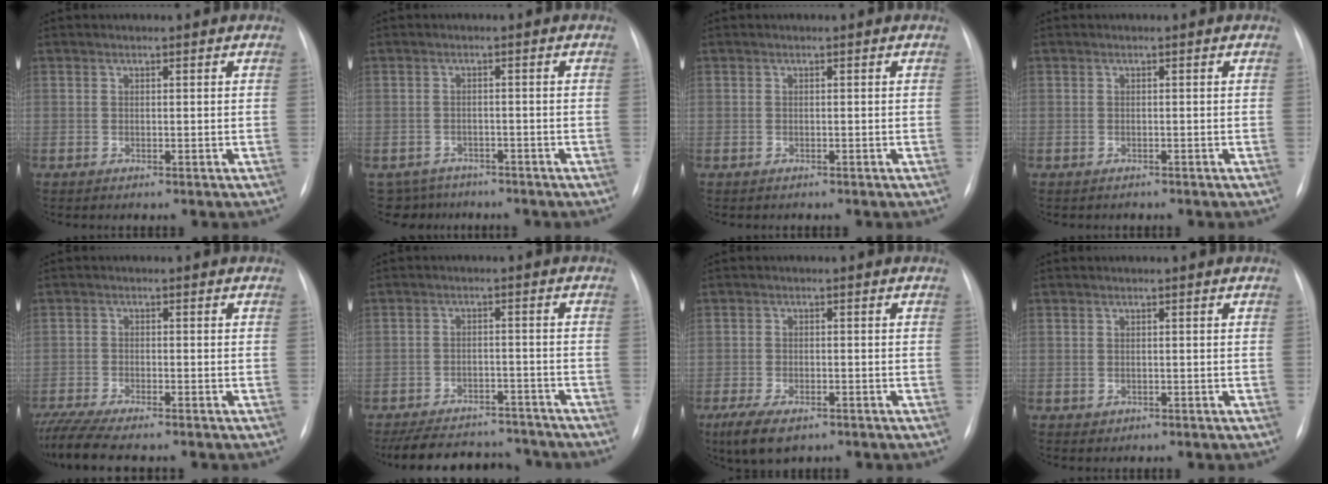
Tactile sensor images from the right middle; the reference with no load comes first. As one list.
[{"total": 5.1, "force": [-4.4, 2.6, -0.7], "torque": [0.014, 0.010, -0.065]}, {"total": 0.6, "force": [-0.4, 0.4, -0.1], "torque": [-0.005, 0.004, -0.007]}, {"total": 1.0, "force": [-0.8, 0.6, -0.1], "torque": [-0.007, 0.003, -0.012]}, {"total": 9.1, "force": [-7.8, 1.0, 4.5], "torque": [-0.081, -0.014, -0.128]}, {"total": 14.6, "force": [-13.1, 4.9, 4.1], "torque": [-0.075, 0.011, -0.177]}, {"total": 6.4, "force": [-4.2, 2.6, 4.0], "torque": [-0.079, -0.012, -0.067]}, {"total": 0.8, "force": [-0.3, 0.7, 0.1], "torque": [-0.001, 0.002, -0.002]}]